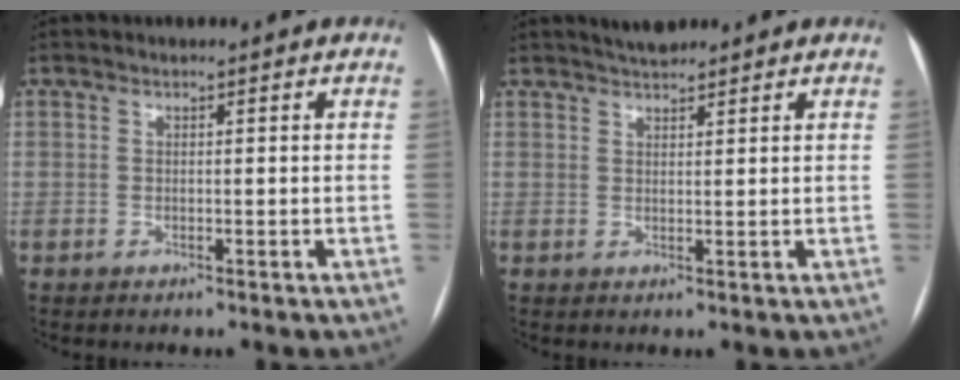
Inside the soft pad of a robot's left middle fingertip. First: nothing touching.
{"total": 2.7, "force": [2.6, 0.5, 0.8], "torque": [-0.014, 0.013, 0.042]}